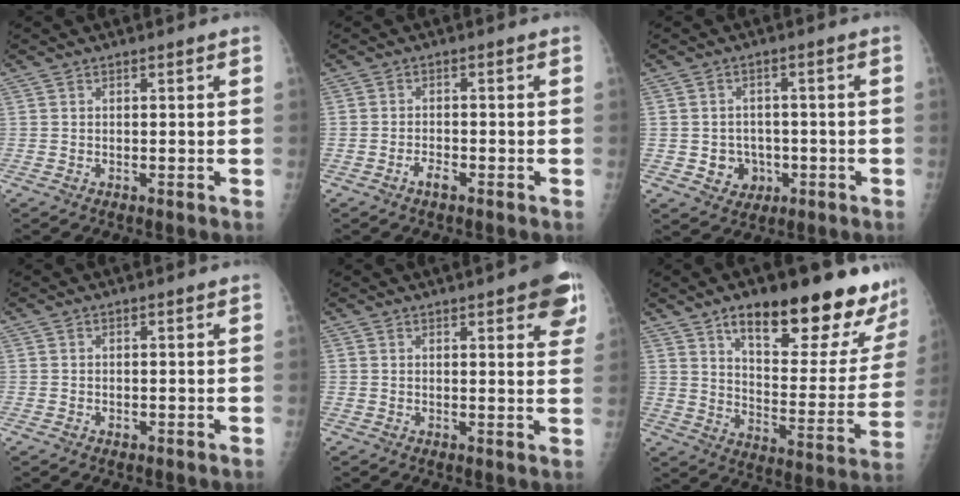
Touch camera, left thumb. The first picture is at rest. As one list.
[{"total": 2.2, "force": [-1.5, 0.9, 1.4], "torque": [-0.026, 0.008, -0.029]}, {"total": 5.3, "force": [-1.4, 4.8, 1.8], "torque": [0.001, 0.010, -0.013]}, {"total": 0.6, "force": [-0.2, 0.4, 0.3], "torque": [-0.003, 0.000, -0.003]}, {"total": 9.8, "force": [5.3, 2.8, 7.7], "torque": [-0.062, -0.013, 0.058]}, {"total": 25.1, "force": [17.4, 7.6, 16.4], "torque": [-0.183, -0.082, 0.248]}]